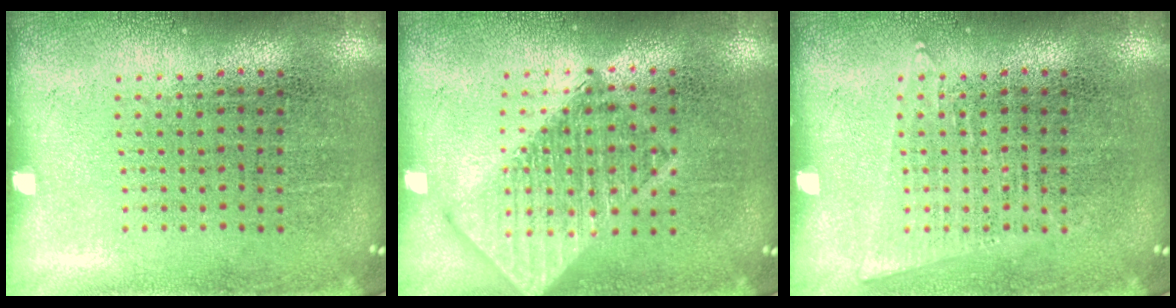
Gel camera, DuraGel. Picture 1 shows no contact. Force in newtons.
{"total": 2.0, "press": 2.0, "slide": 0.2}
{"total": 1.0, "press": 1.0, "slide": 0.1}